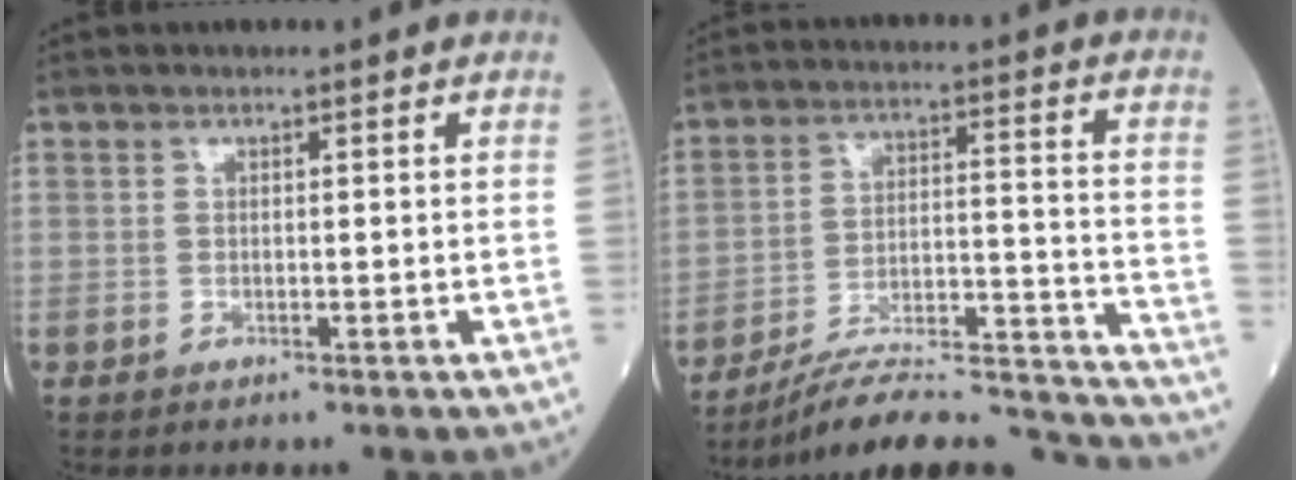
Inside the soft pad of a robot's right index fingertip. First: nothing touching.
{"total": 21.9, "force": [-20.8, 0.8, 6.9], "torque": [-0.066, 0.022, -0.303]}